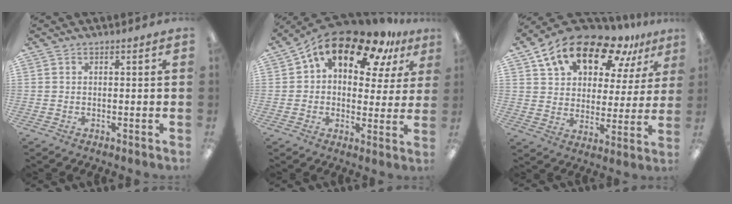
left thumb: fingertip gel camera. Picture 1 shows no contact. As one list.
[{"total": 16.8, "force": [10.4, 8.6, 9.9], "torque": [-0.170, -0.055, 0.180]}, {"total": 18.8, "force": [13.2, 9.5, 9.4], "torque": [-0.181, -0.071, 0.231]}]